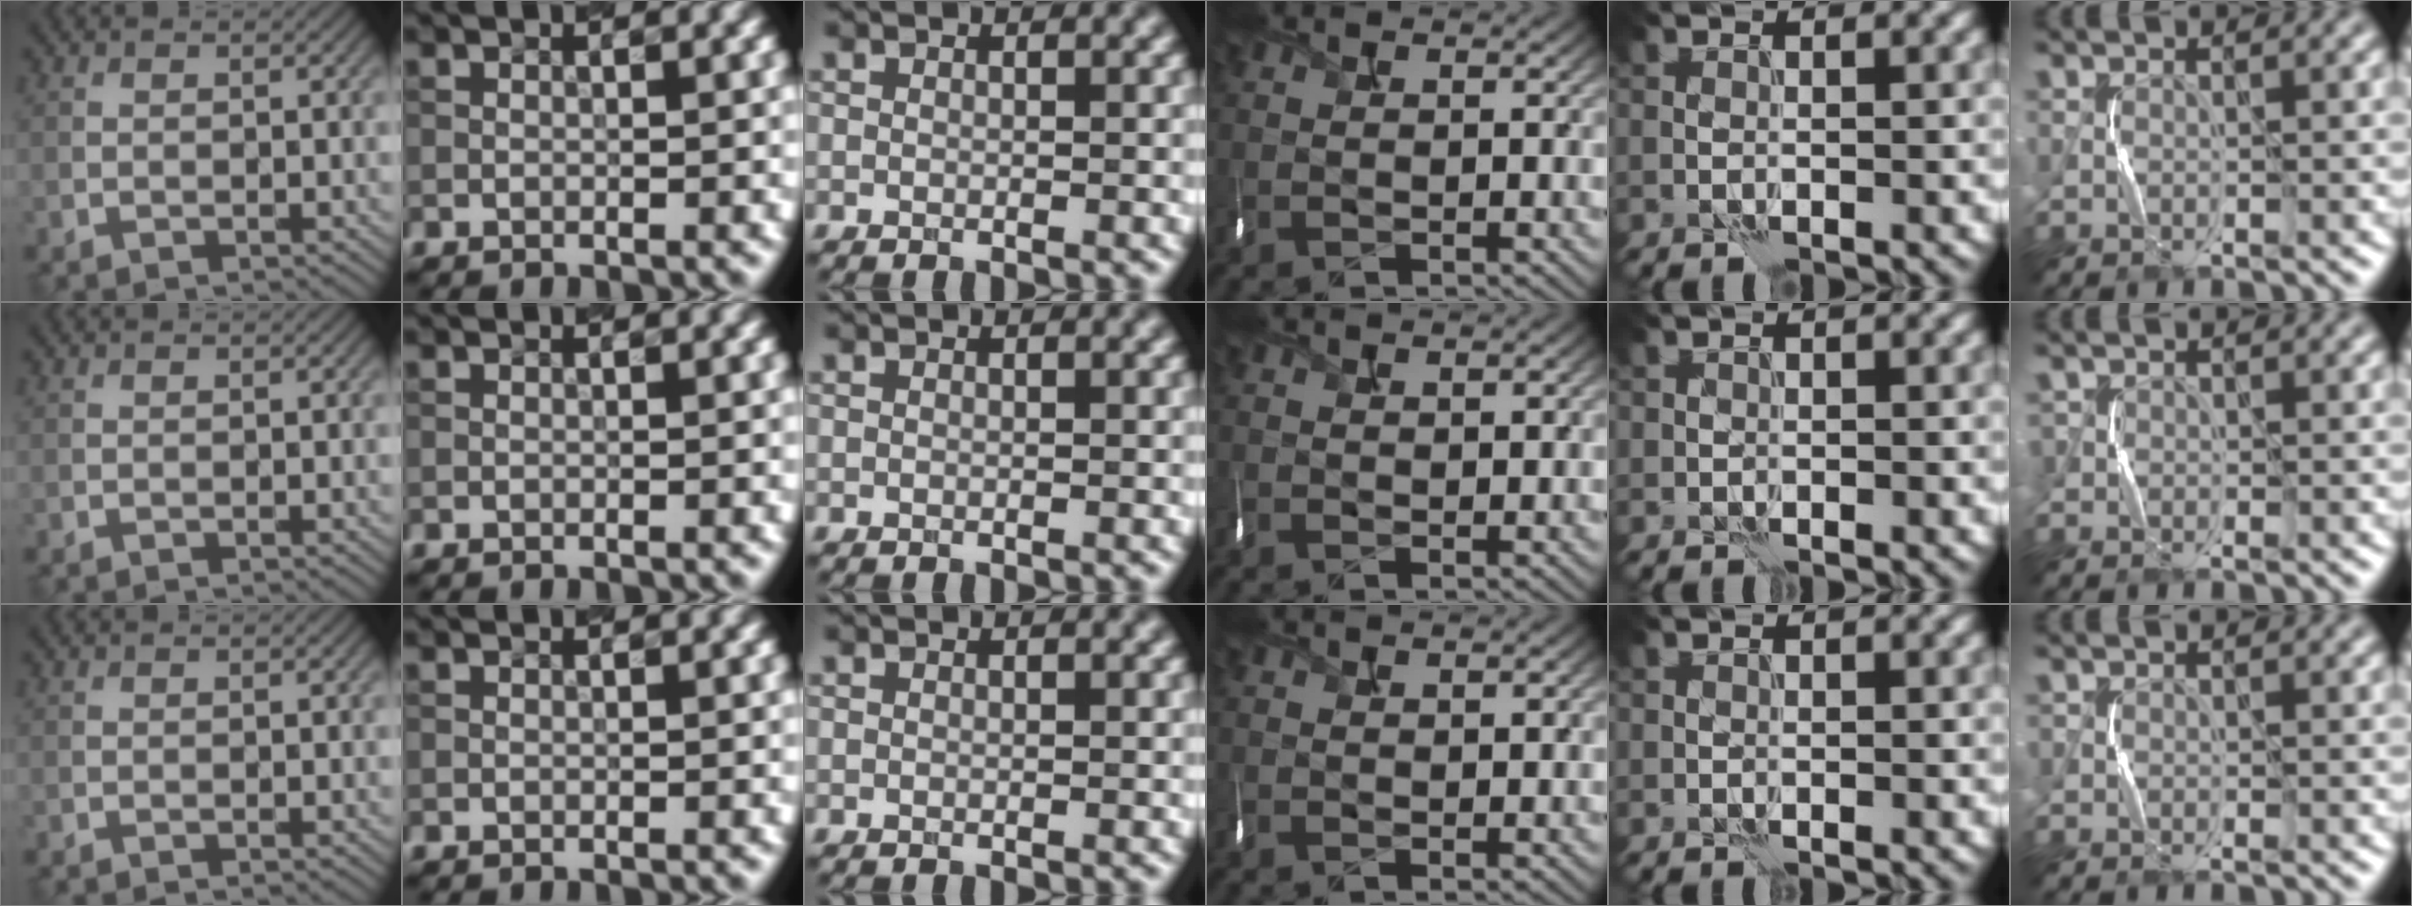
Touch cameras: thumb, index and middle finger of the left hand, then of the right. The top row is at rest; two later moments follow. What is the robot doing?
{"motion": "shake", "object": "tambourine"}